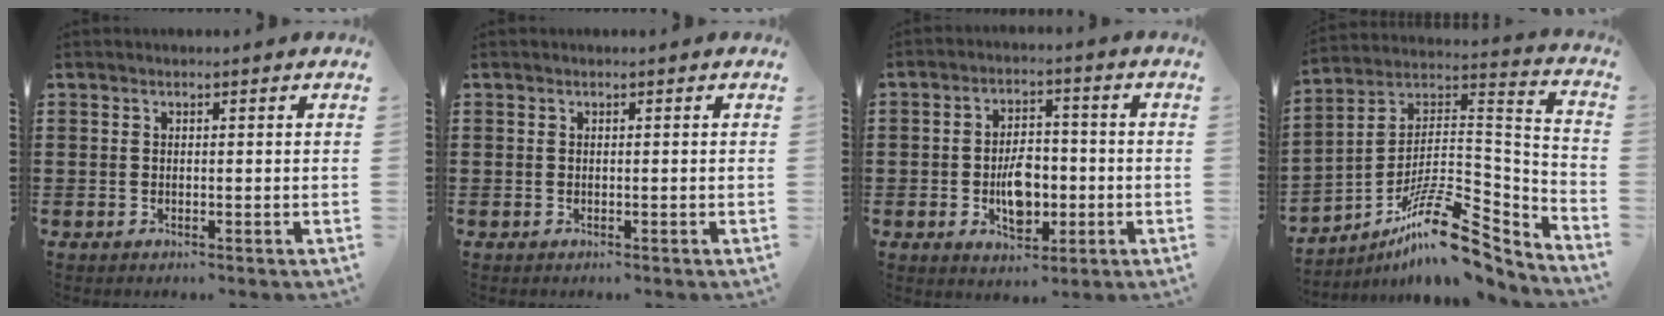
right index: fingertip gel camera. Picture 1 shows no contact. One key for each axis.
{"total": 0.0}
{"total": 6.6, "fx": -1.5, "fy": 3.9, "fz": 5.2, "tx": -0.067, "ty": 0.000, "tz": -0.029}
{"total": 14.9, "fx": -10.1, "fy": 4.9, "fz": 9.7, "tx": -0.160, "ty": 0.030, "tz": -0.180}